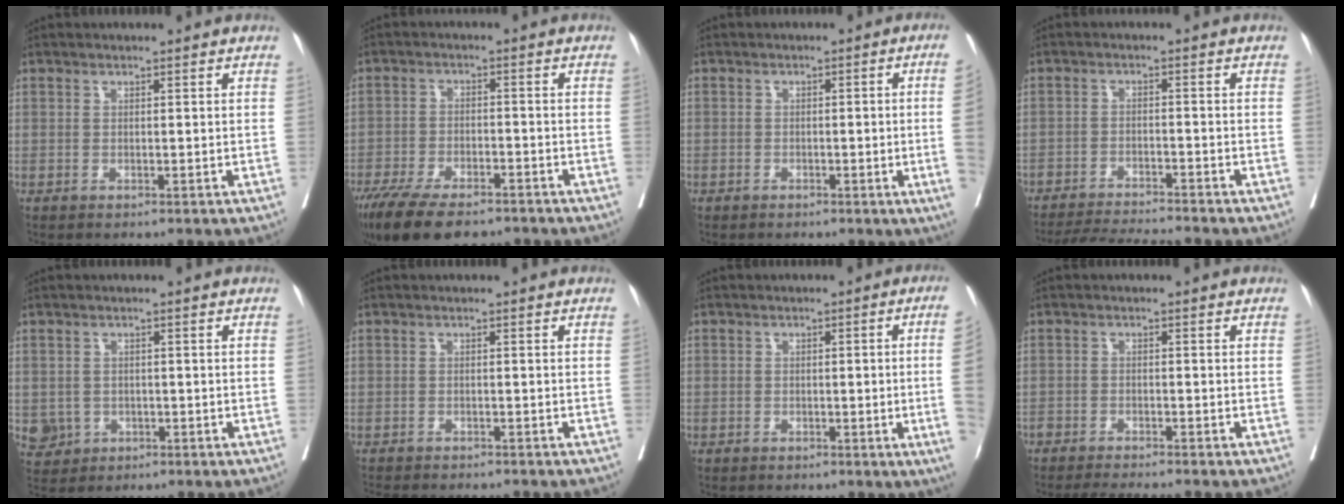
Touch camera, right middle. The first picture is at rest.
{"total": 13.5, "force": [-10.4, 4.3, 7.4], "torque": [-0.142, -0.021, -0.167]}
{"total": 4.9, "force": [-1.0, -1.1, 4.7], "torque": [-0.055, -0.002, -0.015]}
{"total": 8.8, "force": [-8.4, -0.6, 2.6], "torque": [-0.032, -0.009, -0.141]}
{"total": 3.9, "force": [-1.2, 3.7, 0.6], "torque": [-0.006, 0.005, -0.015]}
{"total": 9.2, "force": [-8.4, 1.6, 3.5], "torque": [-0.047, -0.012, -0.111]}
{"total": 6.3, "force": [-1.1, -1.2, 6.1], "torque": [-0.065, -0.004, -0.019]}
{"total": 6.4, "force": [-5.9, -0.1, 2.5], "torque": [-0.026, -0.013, -0.094]}